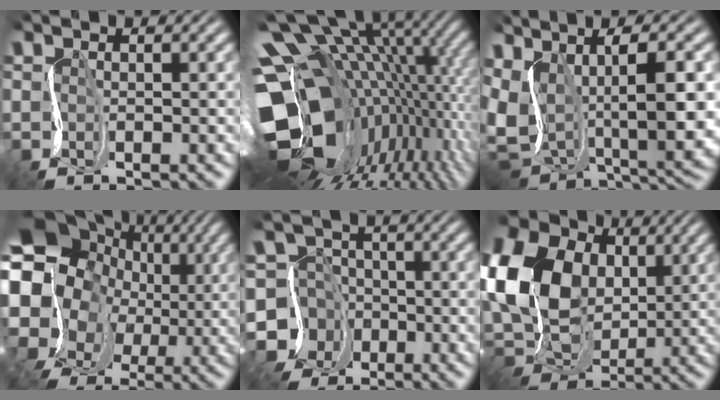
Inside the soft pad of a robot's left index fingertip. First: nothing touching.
{"total": 20.2, "force": [0.3, 13.4, 15.1], "torque": [-0.269, 0.016, 0.015]}
{"total": 10.6, "force": [1.7, 5.3, 9.0], "torque": [-0.184, -0.014, 0.041]}
{"total": 19.1, "force": [4.0, 16.7, 8.5], "torque": [-0.188, 0.035, 0.034]}
{"total": 9.3, "force": [-2.7, 8.8, 0.9], "torque": [-0.032, 0.008, -0.077]}
{"total": 15.4, "force": [3.8, 11.8, 9.2], "torque": [-0.216, 0.016, 0.070]}